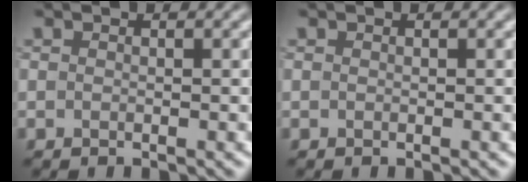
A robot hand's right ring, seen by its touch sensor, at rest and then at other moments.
{"total": 0.0}